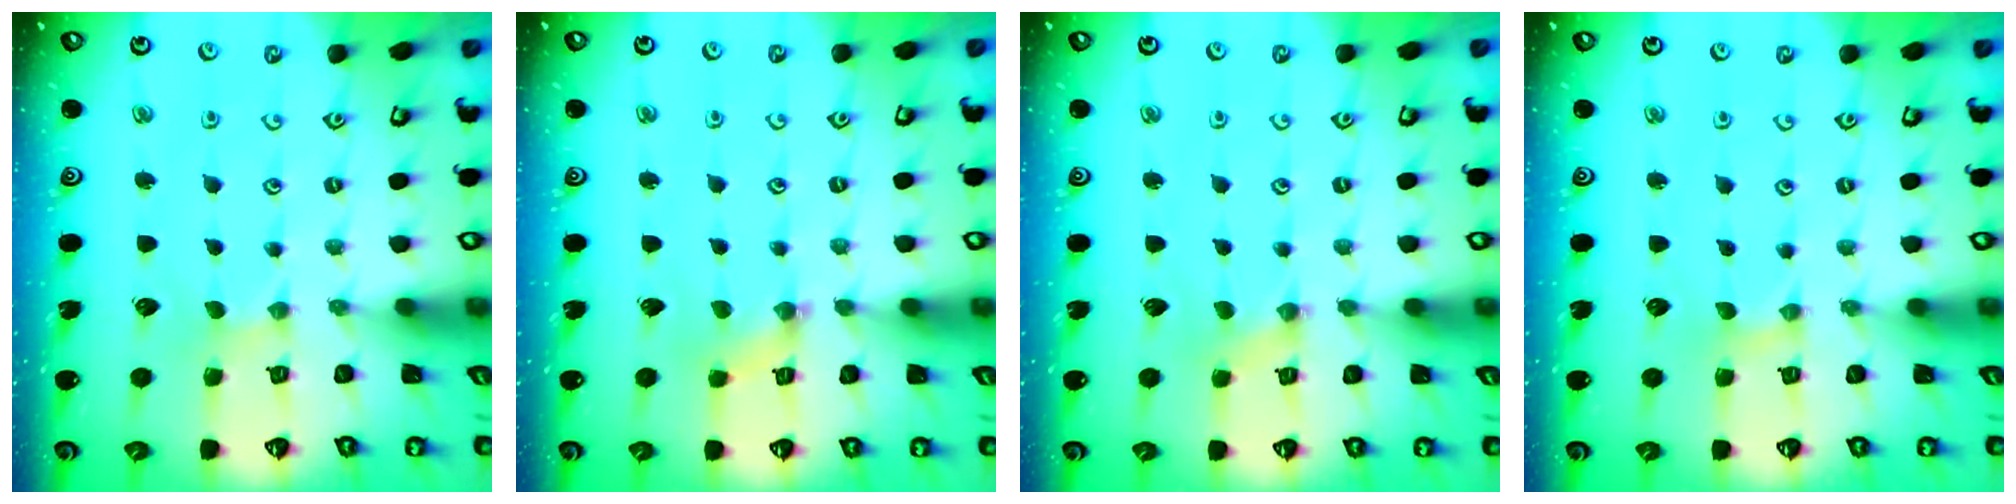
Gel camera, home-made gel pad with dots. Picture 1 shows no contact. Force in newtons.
{"total": 1.0, "press": 1.0, "slide": 0.3}
{"total": 0.0}
{"total": 0.0}